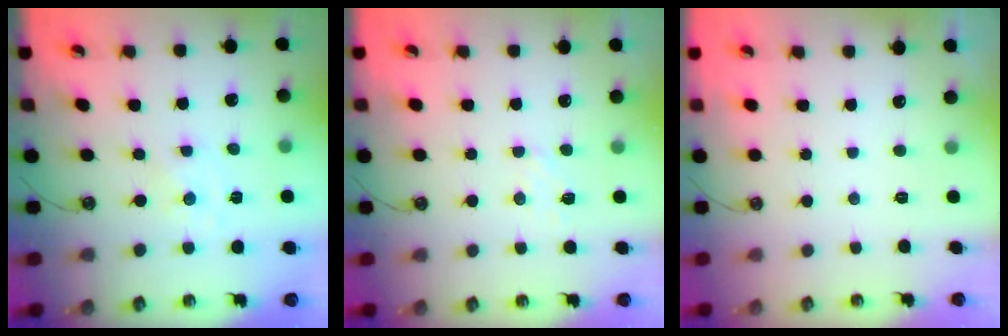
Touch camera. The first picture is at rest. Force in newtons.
{"total": 5.8, "press": 5.8, "slide": 0.7}
{"total": 0.0}